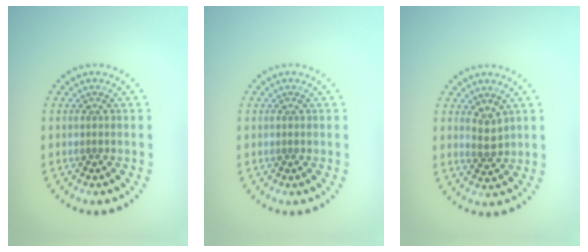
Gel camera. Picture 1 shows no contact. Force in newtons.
{"total": 0.0}
{"total": 1.7, "press": 1.6, "slide": 0.6}